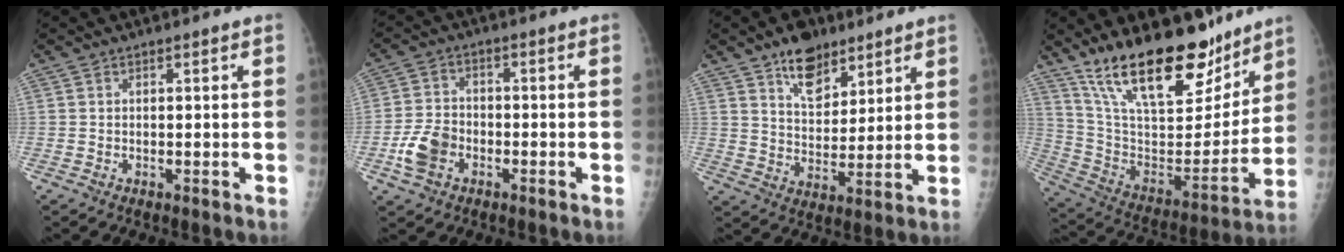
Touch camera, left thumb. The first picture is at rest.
{"total": 7.0, "force": [-2.8, 5.0, 4.1], "torque": [-0.077, 0.014, -0.053]}
{"total": 10.3, "force": [6.8, 5.6, 5.2], "torque": [-0.056, -0.044, 0.118]}
{"total": 25.8, "force": [18.3, 10.1, 15.1], "torque": [-0.212, -0.083, 0.314]}